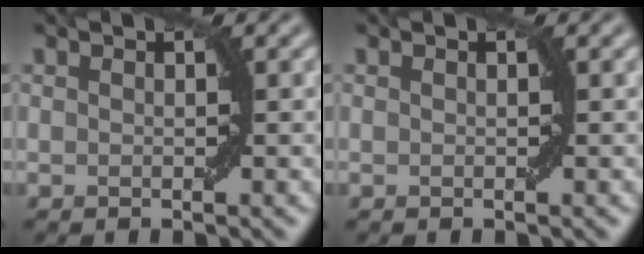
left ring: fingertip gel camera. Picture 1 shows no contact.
{"total": 0.0}